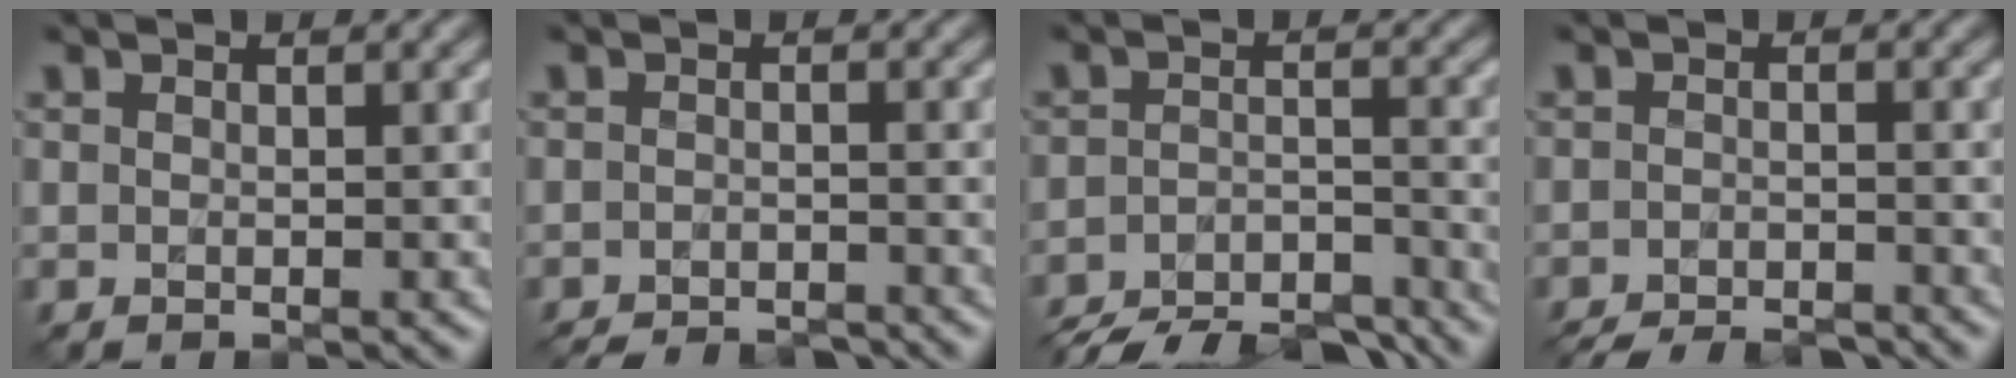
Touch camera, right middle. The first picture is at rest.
{"total": 5.0, "force": [-4.7, 0.8, 1.6], "torque": [-0.017, -0.004, -0.068]}
{"total": 10.2, "force": [-9.2, 2.7, 3.5], "torque": [-0.051, -0.023, -0.137]}
{"total": 6.1, "force": [-5.6, 1.0, 2.3], "torque": [-0.031, -0.014, -0.084]}